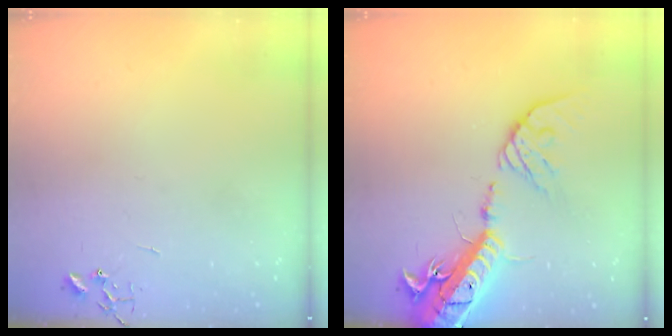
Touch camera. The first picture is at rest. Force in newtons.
{"total": 21.1, "press": 20.7, "slide": 4.1}